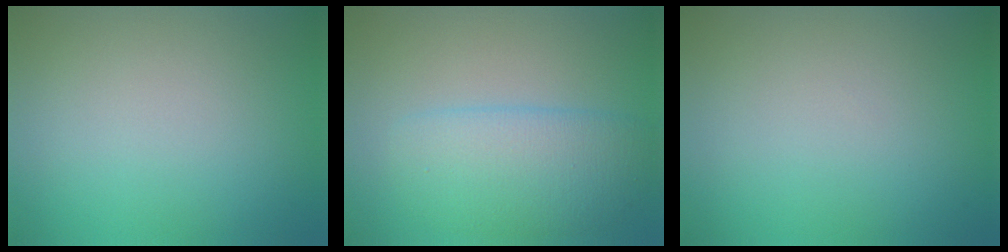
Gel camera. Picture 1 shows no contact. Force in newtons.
{"total": 4.6, "press": 4.6, "slide": 0.1}
{"total": 0.0}